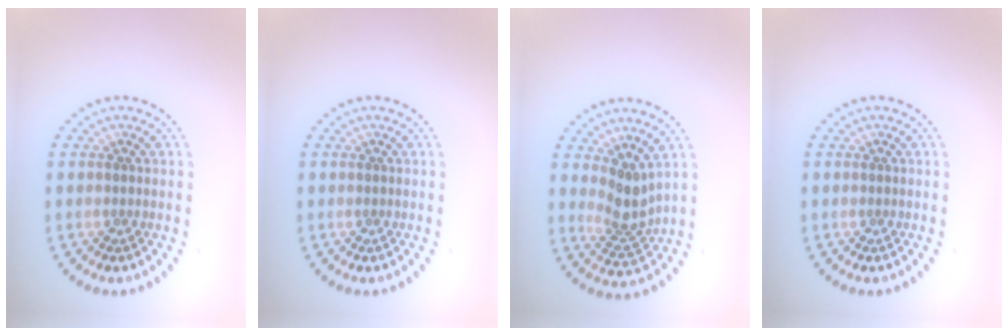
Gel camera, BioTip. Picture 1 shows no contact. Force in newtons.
{"total": 0.0}
{"total": 2.8, "press": 2.1, "slide": 1.8}
{"total": 0.0}